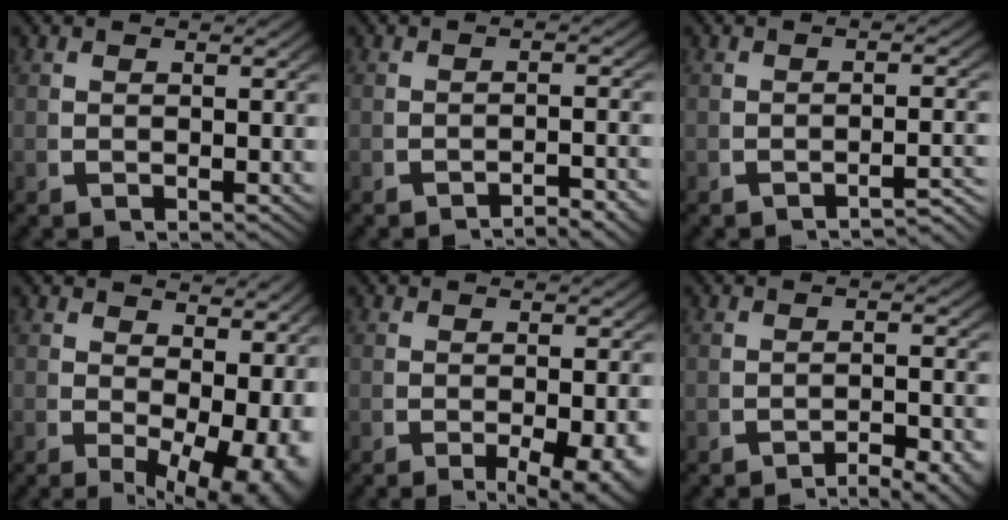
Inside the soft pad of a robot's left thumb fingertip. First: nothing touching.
{"total": 3.1, "force": [-2.8, 0.3, 1.3], "torque": [-0.016, -0.002, -0.043]}
{"total": 3.1, "force": [-2.7, 0.4, 1.4], "torque": [-0.022, -0.003, -0.038]}
{"total": 7.2, "force": [-0.6, 4.3, 5.7], "torque": [-0.085, -0.037, 0.008]}
{"total": 5.4, "force": [-2.4, 2.2, 4.3], "torque": [-0.063, -0.019, -0.028]}
{"total": 4.4, "force": [-3.6, 1.2, 2.3], "torque": [-0.030, -0.012, -0.055]}